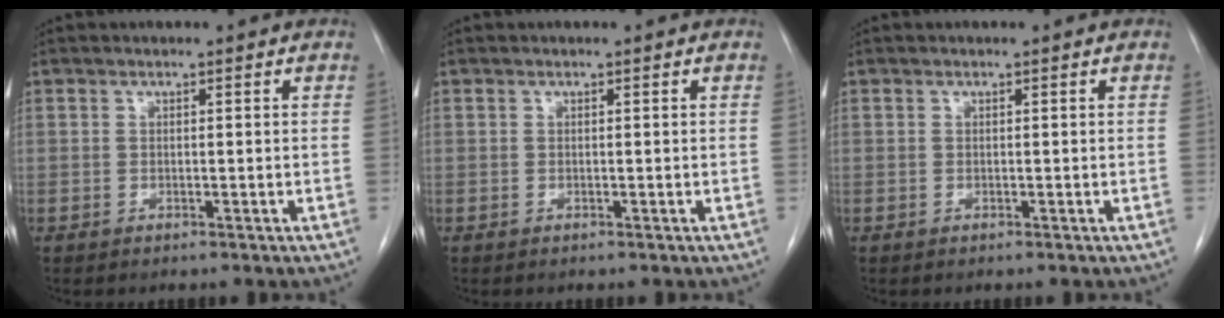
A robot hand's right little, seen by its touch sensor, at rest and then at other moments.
{"total": 0.0}
{"total": 0.0}